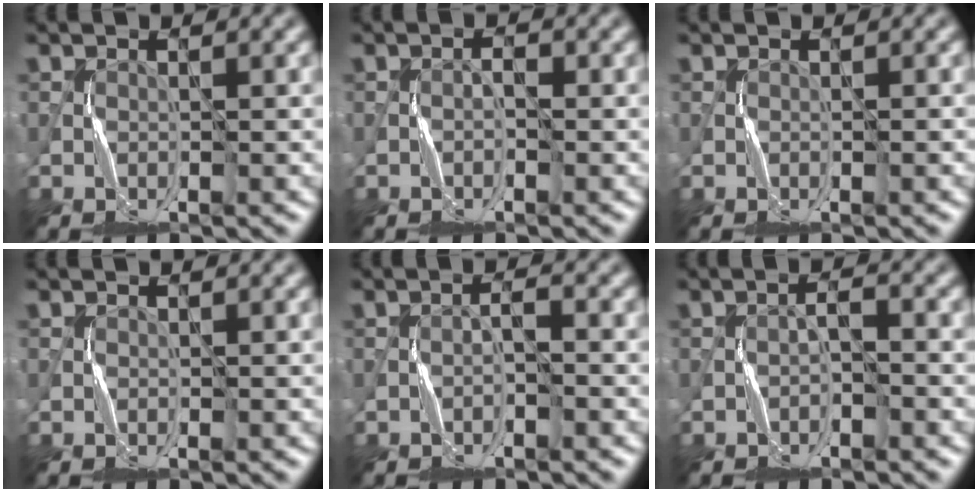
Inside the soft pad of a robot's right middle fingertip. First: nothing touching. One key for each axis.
{"total": 0.8, "fx": -0.3, "fy": 0.4, "fz": 0.6, "tx": -0.004, "ty": 0.001, "tz": -0.006}
{"total": 0.0}
{"total": 0.0}
{"total": 1.1, "fx": -0.6, "fy": 0.2, "fz": 0.9, "tx": -0.017, "ty": 0.005, "tz": -0.012}
{"total": 1.2, "fx": -0.7, "fy": 0.4, "fz": 1.0, "tx": -0.016, "ty": 0.006, "tz": -0.014}